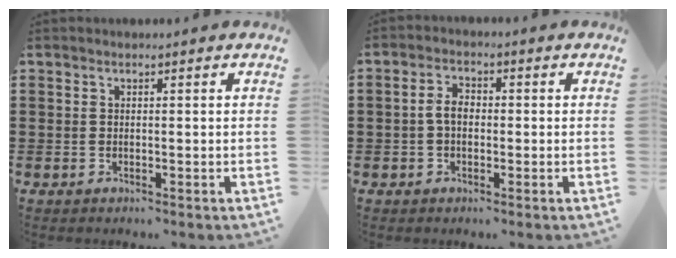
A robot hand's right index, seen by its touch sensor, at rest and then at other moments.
{"total": 3.4, "force": [-0.4, 2.0, 2.6], "torque": [-0.066, 0.001, -0.014]}